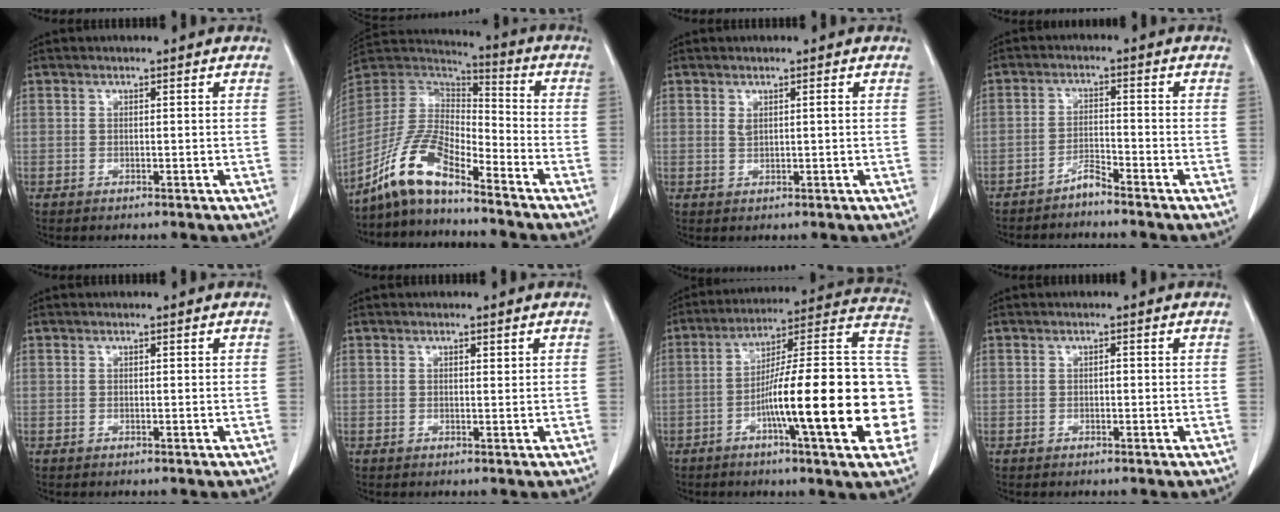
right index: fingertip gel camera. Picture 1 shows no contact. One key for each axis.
{"total": 11.6, "fx": -8.8, "fy": 2.6, "fz": 7.2, "tx": -0.159, "ty": 0.012, "tz": -0.171}
{"total": 1.2, "fx": 0.4, "fy": 0.2, "fz": 1.1, "tx": -0.023, "ty": 0.001, "tz": 0.011}
{"total": 2.6, "fx": -2.5, "fy": -0.2, "fz": 0.8, "tx": -0.014, "ty": -0.006, "tz": -0.048}
{"total": 0.0}
{"total": 0.7, "fx": 0.4, "fy": 0.2, "fz": 0.5, "tx": -0.011, "ty": -0.002, "tz": 0.007}
{"total": 25.2, "fx": -5.7, "fy": 2.4, "fz": 24.4, "tx": -0.272, "ty": 0.022, "tz": -0.089}
{"total": 0.5, "fx": -0.1, "fy": 0.2, "fz": 0.5, "tx": -0.008, "ty": 0.001, "tz": -0.001}